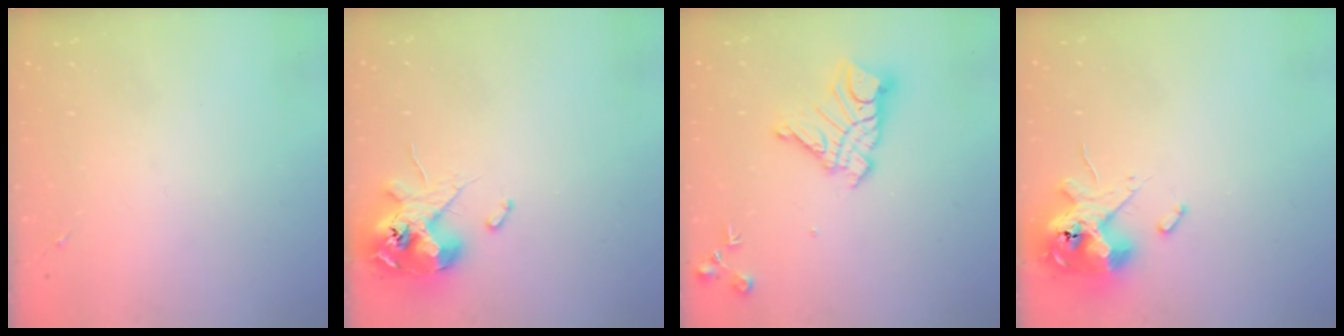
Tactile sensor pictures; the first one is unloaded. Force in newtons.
{"total": 12.4, "press": 12.2, "slide": 2.2}
{"total": 14.2, "press": 14.2, "slide": 1.3}
{"total": 14.6, "press": 14.4, "slide": 2.8}